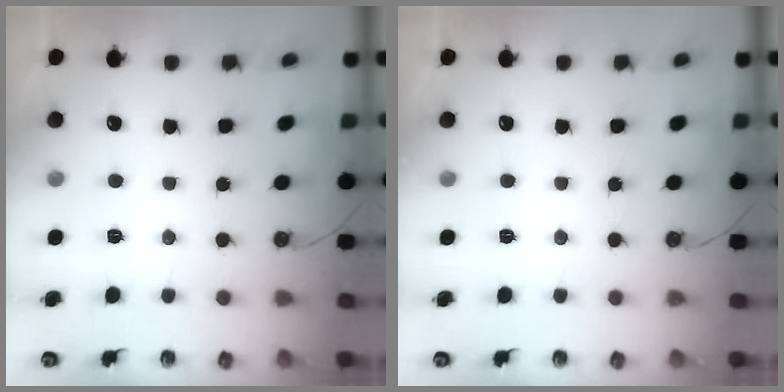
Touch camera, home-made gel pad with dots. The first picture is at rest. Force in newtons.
{"total": 0.0}